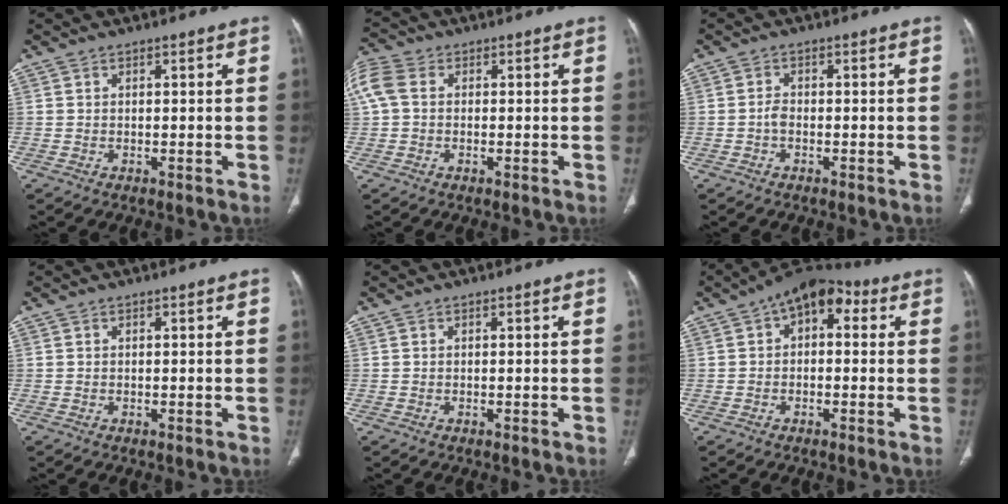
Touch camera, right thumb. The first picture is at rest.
{"total": 7.2, "force": [0.8, 5.3, 4.8], "torque": [-0.123, 0.020, 0.014]}
{"total": 1.5, "force": [-0.6, 0.9, 1.1], "torque": [-0.020, 0.003, -0.015]}
{"total": 0.0}
{"total": 0.0}
{"total": 9.3, "force": [2.7, 5.6, 6.9], "torque": [-0.064, 0.028, 0.028]}